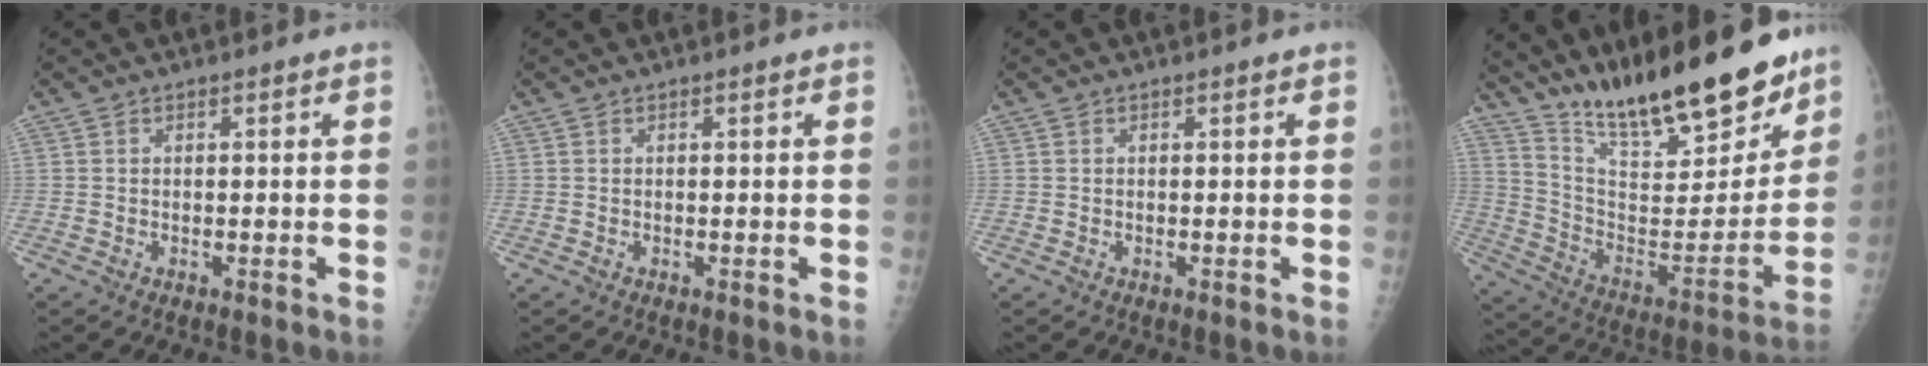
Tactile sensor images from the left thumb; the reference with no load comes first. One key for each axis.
{"total": 0.0}
{"total": 0.0}
{"total": 24.9, "fx": 19.8, "fy": 6.3, "fz": 13.8, "tx": -0.184, "ty": -0.104, "tz": 0.325}